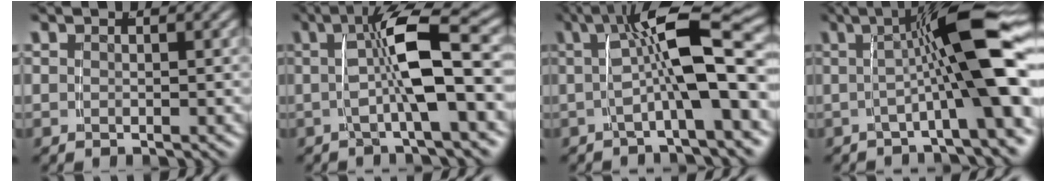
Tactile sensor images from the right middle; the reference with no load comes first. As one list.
[{"total": 5.6, "force": [0.0, 0.7, 5.6], "torque": [-0.088, 0.014, 0.000]}, {"total": 7.7, "force": [0.8, 2.0, 7.4], "torque": [-0.104, 0.020, 0.010]}, {"total": 8.2, "force": [0.0, 0.9, 8.1], "torque": [-0.113, 0.017, -0.003]}]